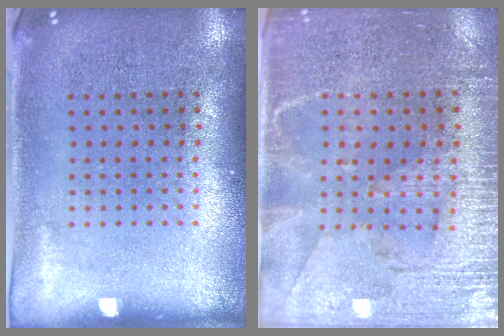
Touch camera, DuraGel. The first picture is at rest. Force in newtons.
{"total": 3.3, "press": 2.8, "slide": 1.7}